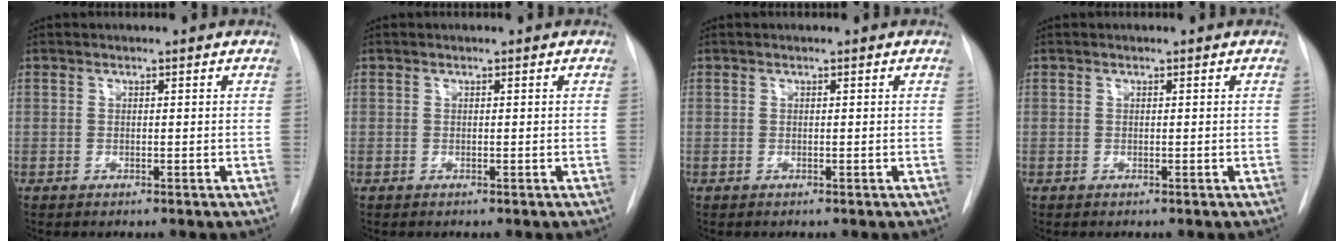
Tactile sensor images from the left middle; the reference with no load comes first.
{"total": 0.0}
{"total": 0.0}
{"total": 0.0}